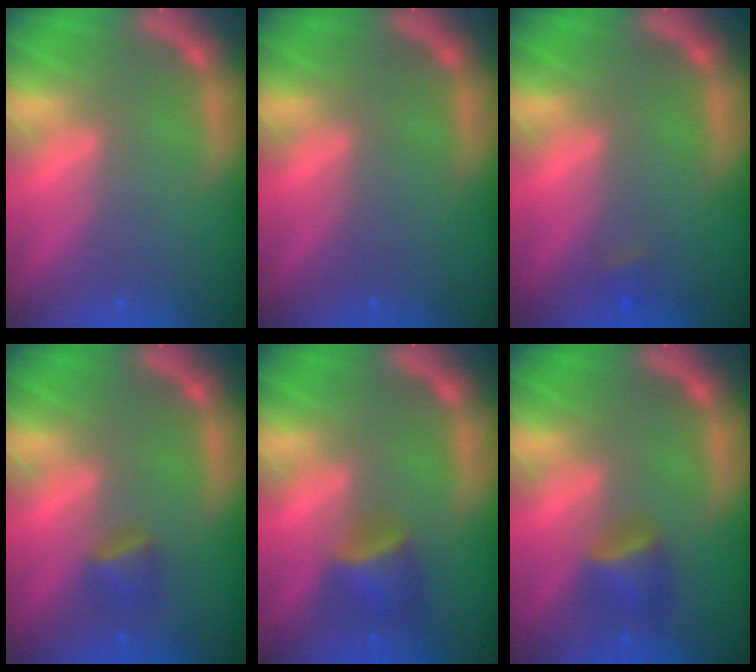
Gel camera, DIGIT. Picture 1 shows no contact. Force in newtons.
{"total": 0.0}
{"total": 0.9}
{"total": 1.9}
{"total": 3.4}
{"total": 2.9}